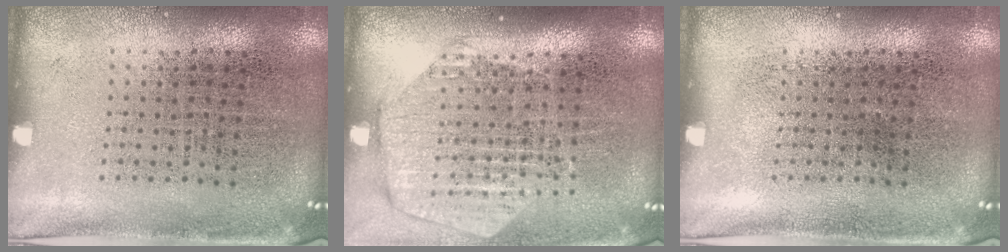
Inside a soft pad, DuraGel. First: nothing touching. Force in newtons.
{"total": 1.9, "press": 1.7, "slide": 0.9}
{"total": 0.0}